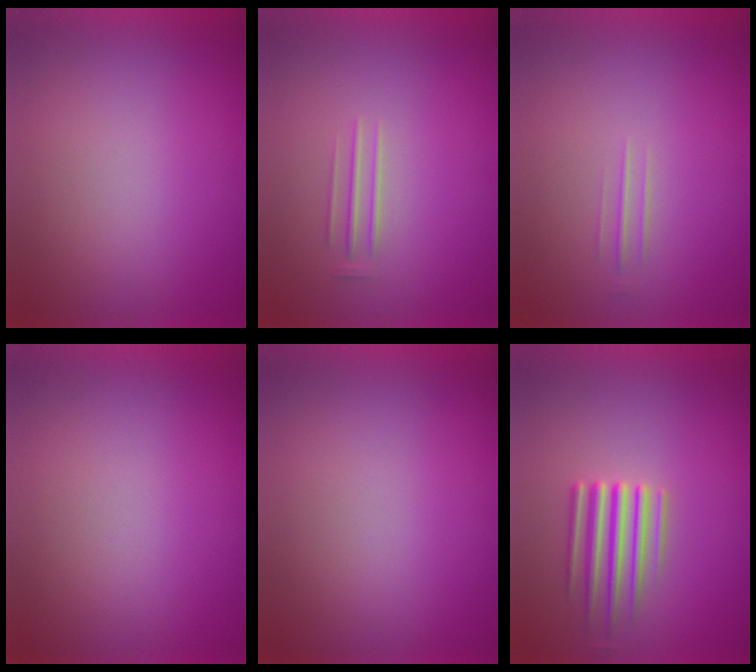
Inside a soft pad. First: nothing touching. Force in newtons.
{"total": 1.6}
{"total": 1.4}
{"total": 0.0}
{"total": 0.0}
{"total": 3.7}